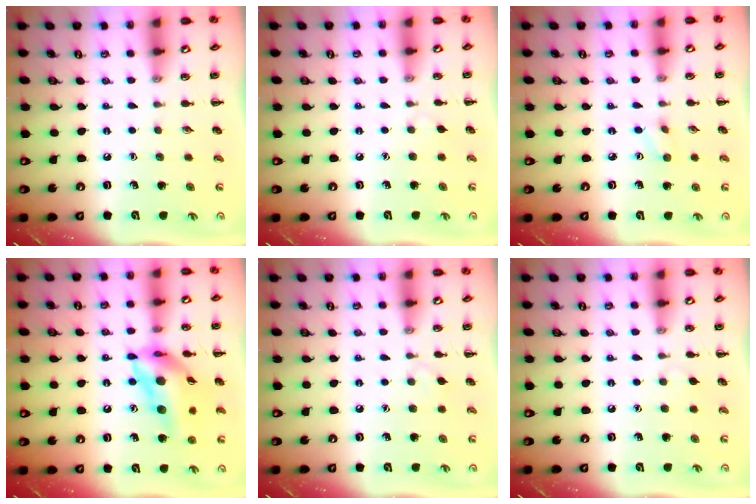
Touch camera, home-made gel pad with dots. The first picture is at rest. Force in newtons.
{"total": 2.3, "press": 2.1, "slide": 0.9}
{"total": 2.8, "press": 2.7, "slide": 0.9}
{"total": 16.7, "press": 16.2, "slide": 4.1}
{"total": 2.9, "press": 2.7, "slide": 1.2}
{"total": 2.3, "press": 2.1, "slide": 0.9}